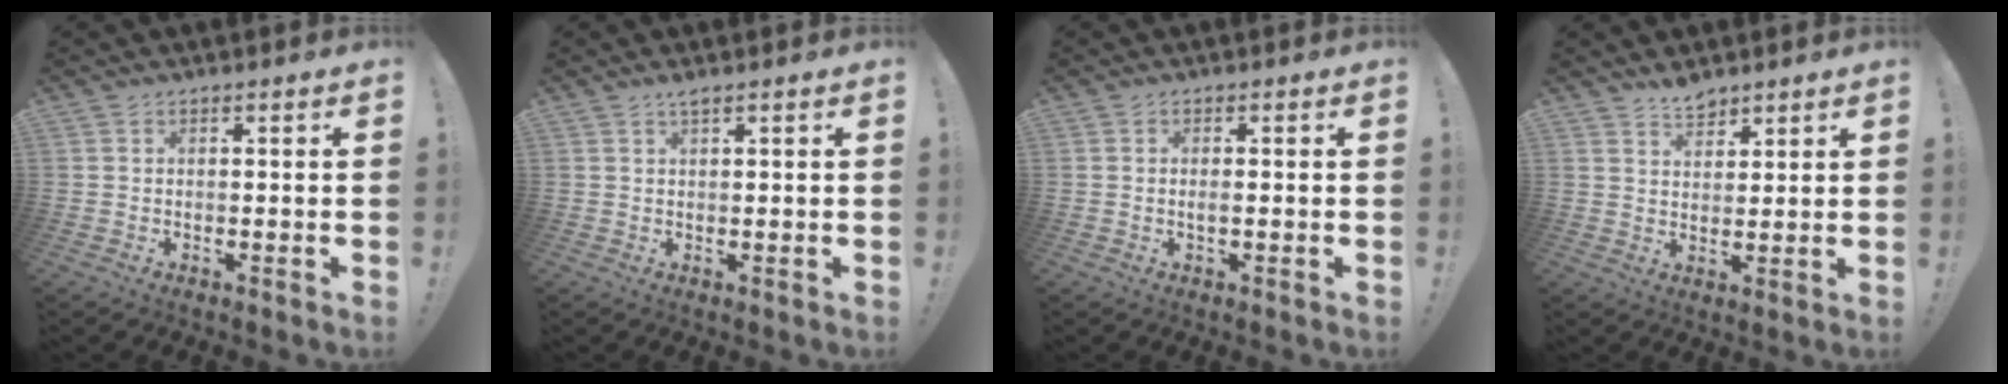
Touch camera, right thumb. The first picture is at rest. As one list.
[{"total": 1.3, "force": [1.0, -0.1, 0.9], "torque": [-0.018, 0.002, 0.016]}, {"total": 1.5, "force": [-0.1, 0.3, 1.5], "torque": [-0.018, -0.001, -0.004]}, {"total": 4.5, "force": [4.0, 1.8, 1.0], "torque": [-0.016, -0.024, 0.073]}]